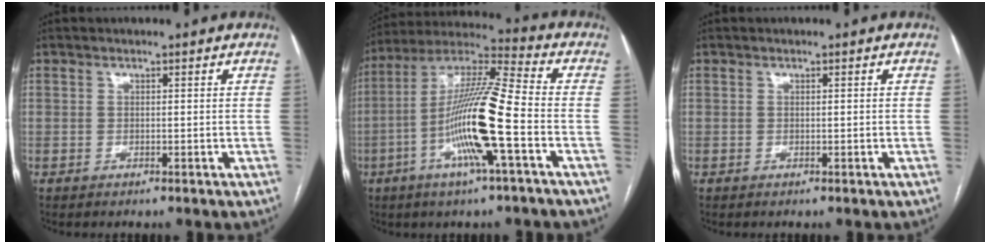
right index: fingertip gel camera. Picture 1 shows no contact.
{"total": 15.9, "force": [-4.5, 0.1, 15.2], "torque": [-0.296, 0.000, -0.093]}
{"total": 0.0}